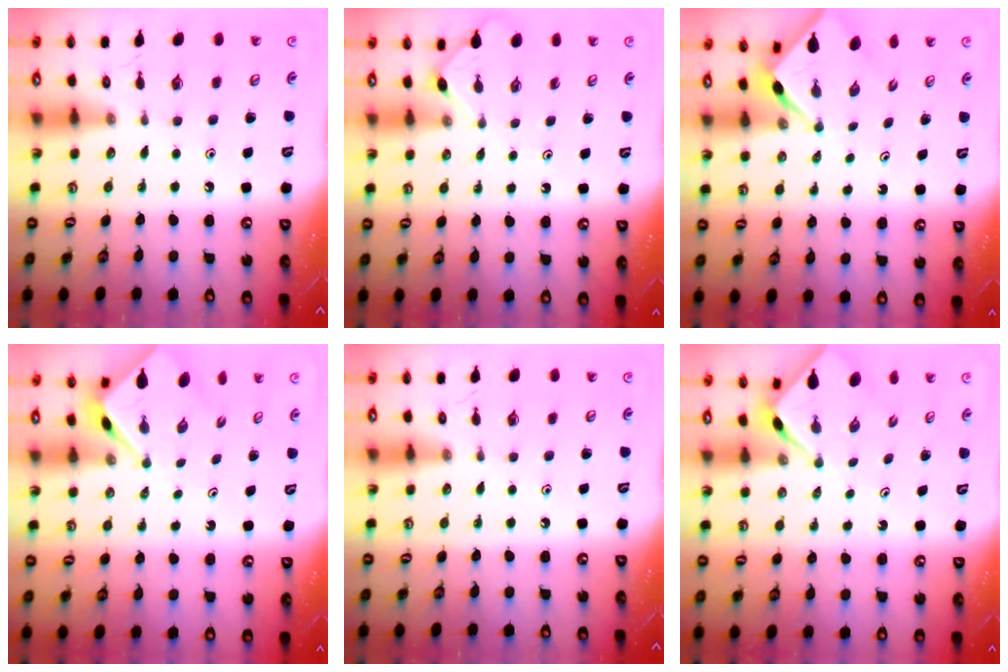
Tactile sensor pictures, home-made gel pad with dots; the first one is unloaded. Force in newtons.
{"total": 2.4, "press": 2.4, "slide": 0.3}
{"total": 3.2, "press": 3.2, "slide": 0.3}
{"total": 2.6, "press": 2.6, "slide": 0.3}
{"total": 0.0}
{"total": 2.4, "press": 2.4, "slide": 0.1}